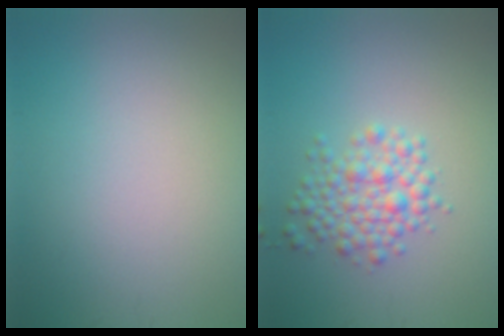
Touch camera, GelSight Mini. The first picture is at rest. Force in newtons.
{"total": 3.6, "press": 3.6, "slide": 0.0}